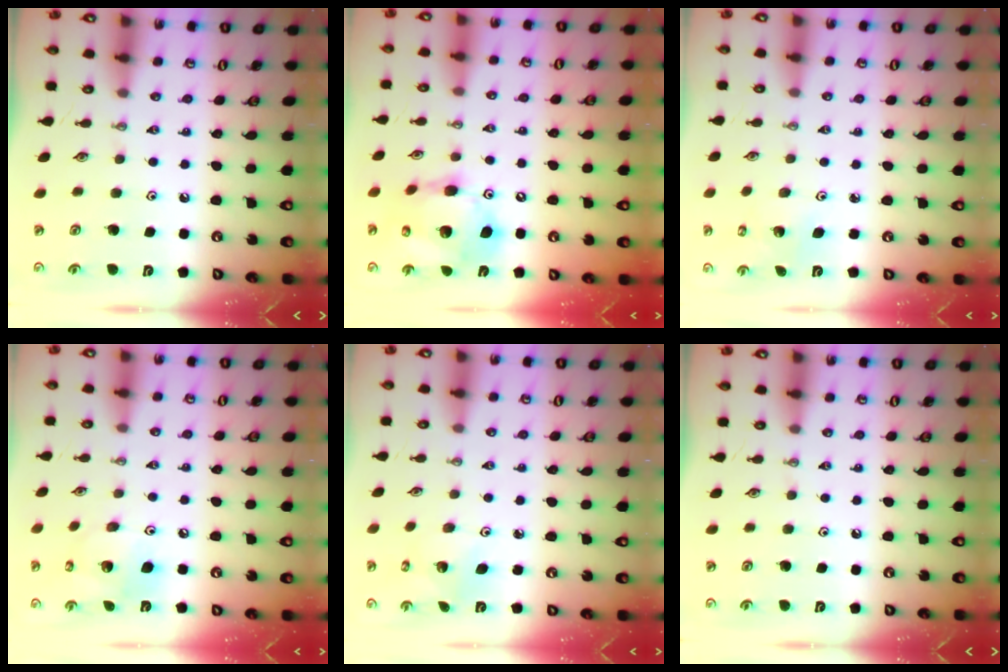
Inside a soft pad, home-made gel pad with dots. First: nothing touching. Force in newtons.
{"total": 14.4, "press": 14.2, "slide": 2.7}
{"total": 2.3, "press": 2.3, "slide": 0.2}
{"total": 12.1, "press": 11.7, "slide": 3.0}
{"total": 3.9, "press": 3.9, "slide": 0.2}
{"total": 0.0}